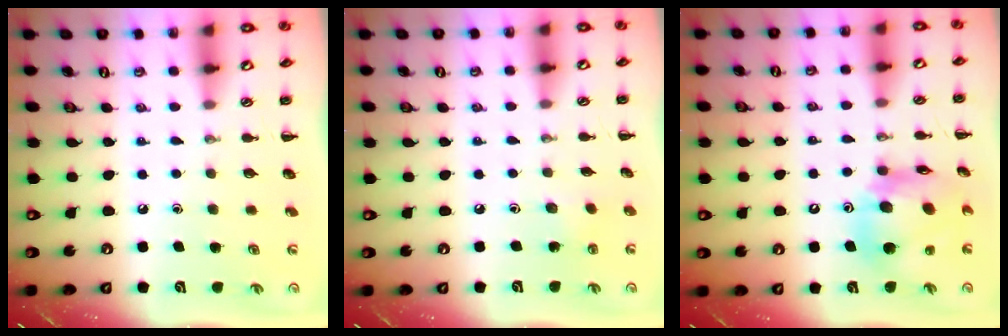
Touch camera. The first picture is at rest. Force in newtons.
{"total": 5.3, "press": 5.1, "slide": 1.4}
{"total": 14.8, "press": 14.1, "slide": 4.3}